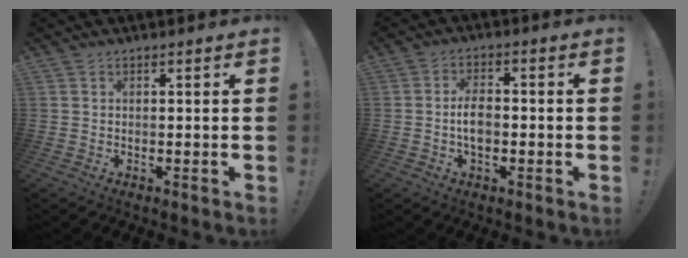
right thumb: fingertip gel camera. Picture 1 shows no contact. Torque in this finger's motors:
{"motor_torque": [0.79, 0.87, 0.58, -0.43, 0.00]}